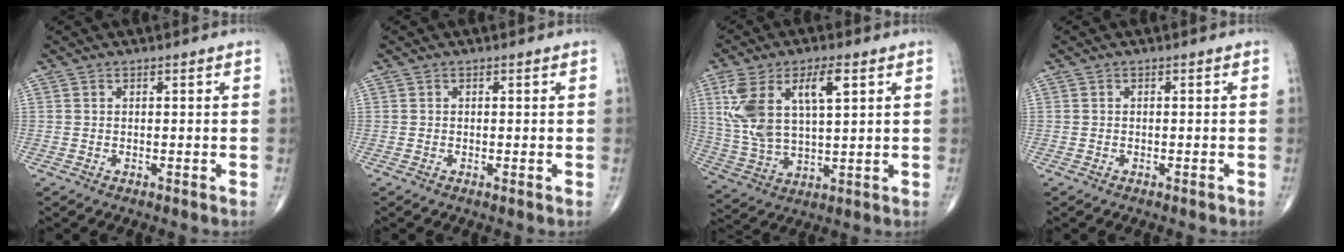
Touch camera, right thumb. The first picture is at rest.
{"total": 0.0}
{"total": 14.9, "force": [5.1, 6.5, 12.3], "torque": [-0.251, -0.005, 0.106]}
{"total": 1.1, "force": [-0.7, 0.7, 0.5], "torque": [-0.006, 0.005, -0.009]}